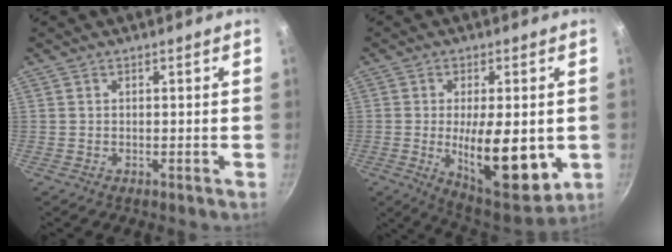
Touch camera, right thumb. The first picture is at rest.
{"total": 17.0, "force": [-2.0, 6.9, 15.5], "torque": [-0.210, -0.017, -0.019]}